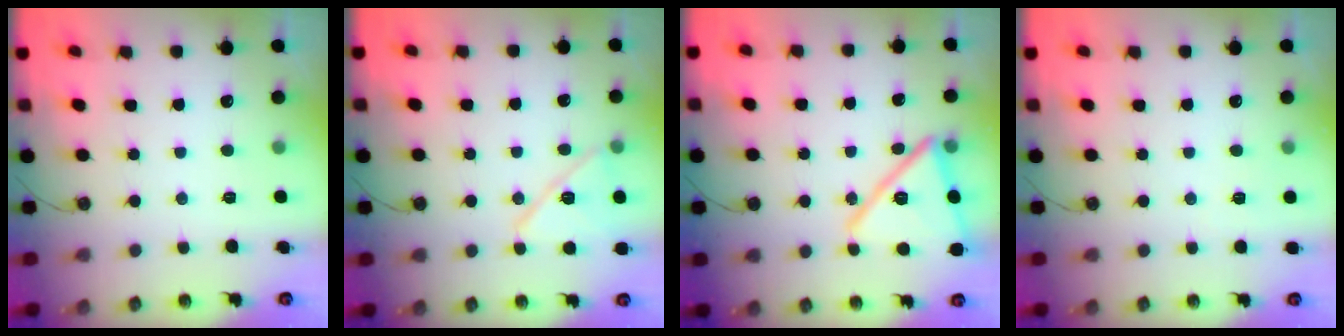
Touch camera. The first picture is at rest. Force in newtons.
{"total": 12.5, "press": 12.4, "slide": 1.6}
{"total": 18.4, "press": 18.4, "slide": 1.1}
{"total": 1.7, "press": 1.7, "slide": 0.4}